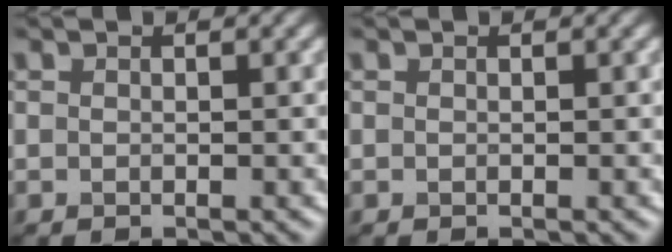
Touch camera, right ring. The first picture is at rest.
{"total": 0.0}